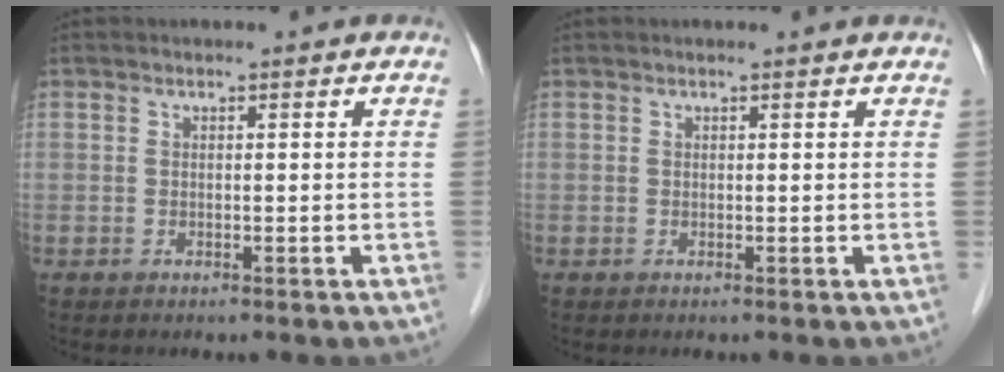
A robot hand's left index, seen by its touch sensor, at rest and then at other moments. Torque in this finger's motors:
{"motor_torque": [0.17, -0.28, 0.04, 0.01]}